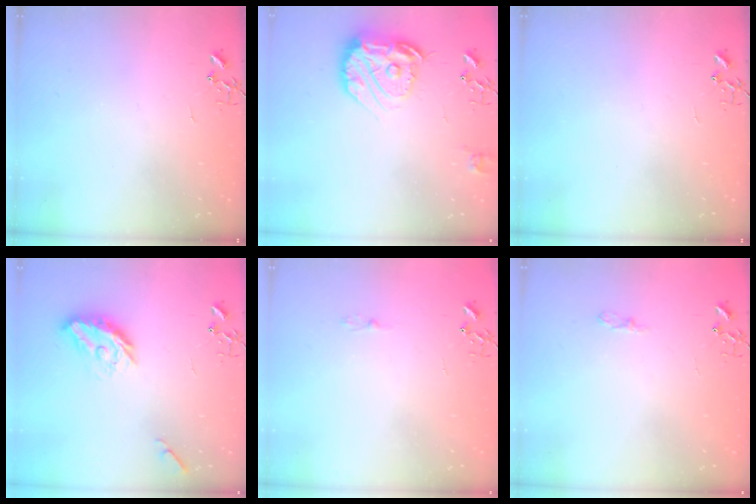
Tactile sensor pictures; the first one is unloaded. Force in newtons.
{"total": 17.2, "press": 17.1, "slide": 1.4}
{"total": 0.0}
{"total": 11.3, "press": 11.3, "slide": 0.6}
{"total": 2.5, "press": 2.5, "slide": 0.3}
{"total": 5.0, "press": 4.9, "slide": 0.6}